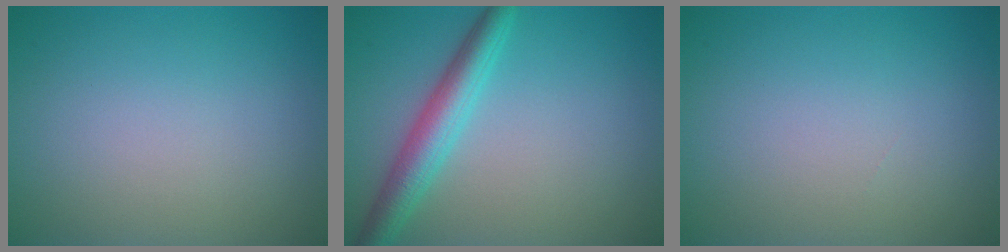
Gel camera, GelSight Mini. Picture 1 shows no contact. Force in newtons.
{"total": 4.2, "press": 4.2, "slide": 0.1}
{"total": 0.0}